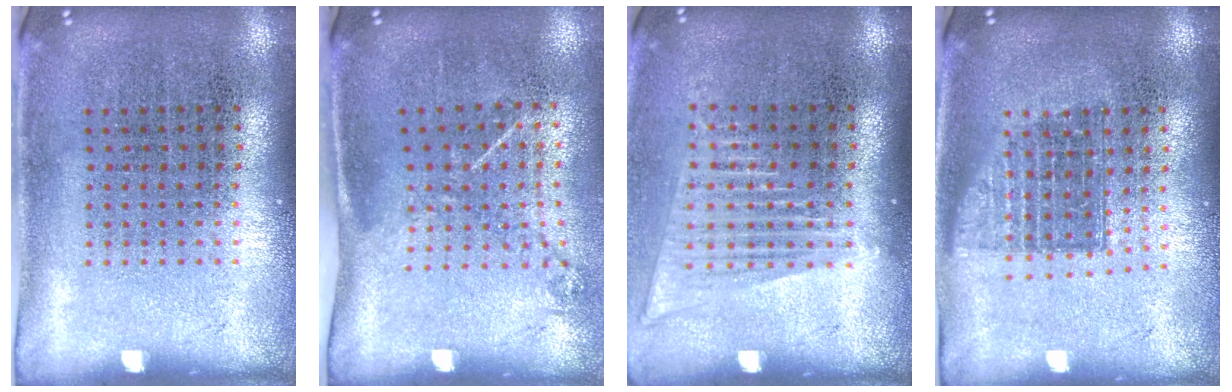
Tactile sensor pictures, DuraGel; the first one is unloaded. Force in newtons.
{"total": 1.2, "press": 0.9, "slide": 0.8}
{"total": 1.5, "press": 1.3, "slide": 0.8}
{"total": 1.4, "press": 1.2, "slide": 0.7}